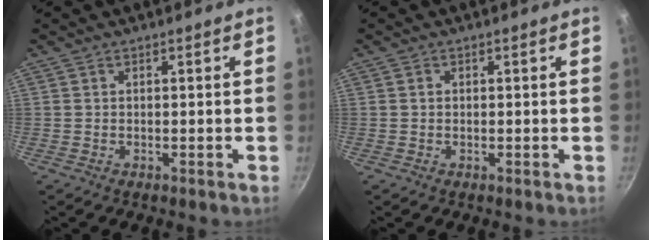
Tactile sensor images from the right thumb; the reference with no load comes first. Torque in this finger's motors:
{"motor_torque": [-0.43, 0.06, 0.01, 1.00, 0.01]}